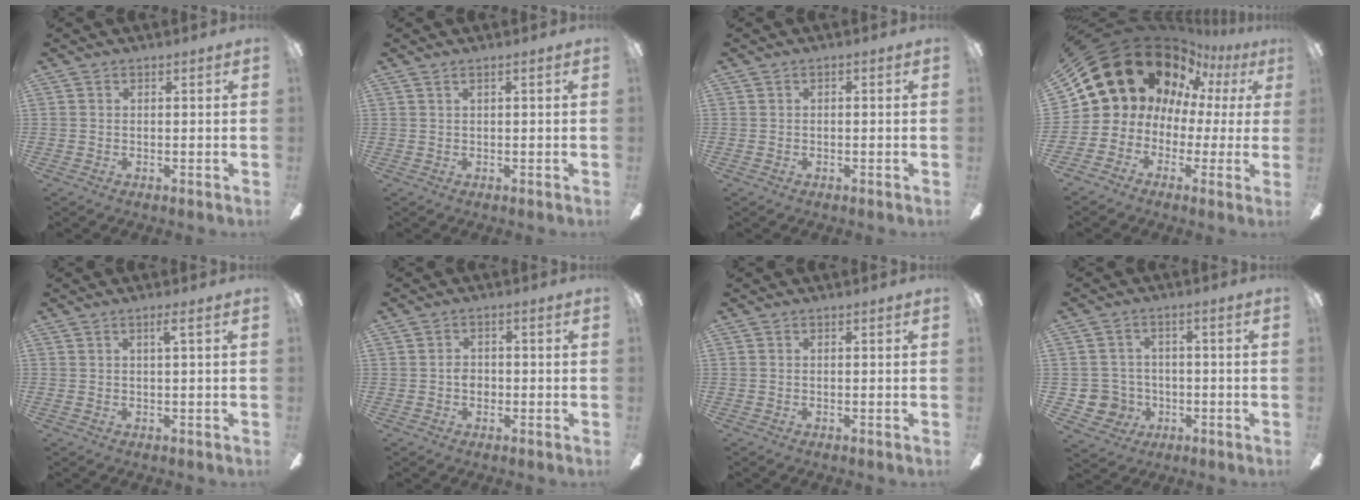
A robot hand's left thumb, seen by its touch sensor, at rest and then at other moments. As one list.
[{"total": 1.1, "force": [0.2, 0.1, 1.0], "torque": [-0.019, -0.001, 0.004]}, {"total": 0.6, "force": [-0.5, 0.3, 0.0], "torque": [0.001, 0.001, -0.011]}, {"total": 16.7, "force": [9.4, 11.8, 7.1], "torque": [-0.160, -0.063, 0.187]}, {"total": 2.2, "force": [1.0, -0.2, 2.0], "torque": [-0.032, -0.005, 0.013]}, {"total": 2.1, "force": [-0.5, 1.7, 1.2], "torque": [-0.021, 0.006, -0.011]}, {"total": 0.0}, {"total": 5.8, "force": [-1.0, 5.7, 0.6], "torque": [-0.044, 0.006, -0.013]}]